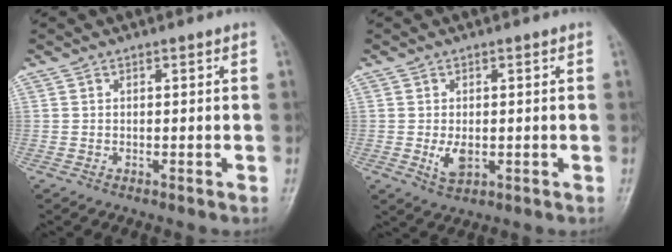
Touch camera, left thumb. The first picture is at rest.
{"total": 3.6, "force": [-0.4, 2.2, 2.8], "torque": [-0.049, -0.008, -0.002]}